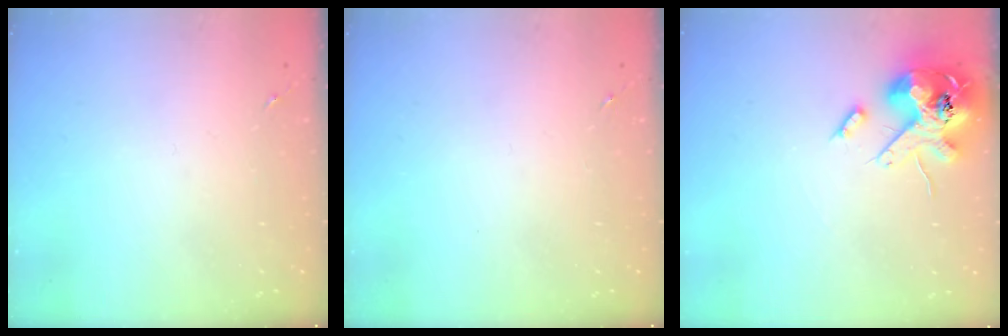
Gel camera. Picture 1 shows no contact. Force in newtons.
{"total": 0.0}
{"total": 15.3, "press": 15.1, "slide": 2.5}